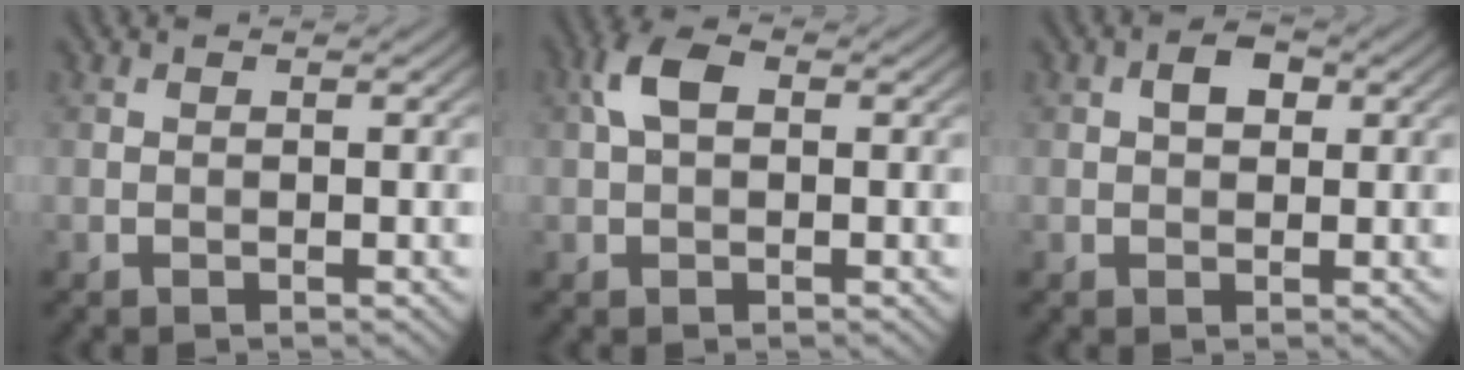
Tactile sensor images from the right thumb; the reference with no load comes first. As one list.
[{"total": 3.8, "force": [0.7, 2.1, 3.0], "torque": [-0.068, 0.013, 0.009]}, {"total": 2.6, "force": [0.7, 1.7, 1.8], "torque": [-0.031, 0.004, 0.008]}]